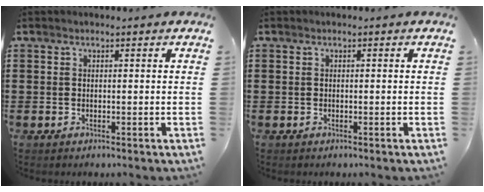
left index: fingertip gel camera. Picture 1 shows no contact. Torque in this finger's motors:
{"motor_torque": [-0.04, -0.02, -0.02, -0.01]}